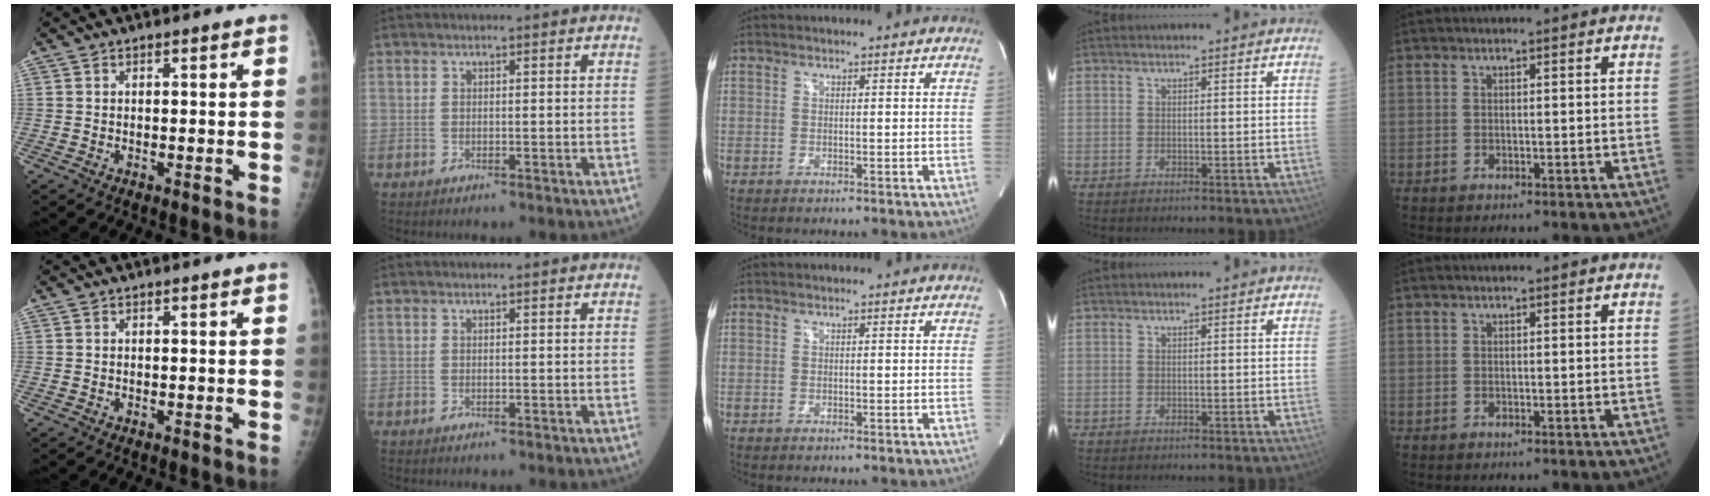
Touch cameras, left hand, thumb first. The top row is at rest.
{}